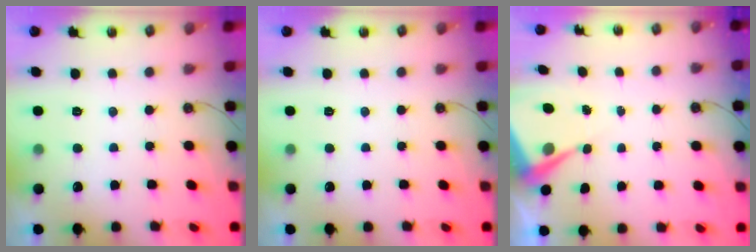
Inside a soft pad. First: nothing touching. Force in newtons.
{"total": 0.0}
{"total": 7.8, "press": 7.7, "slide": 0.7}